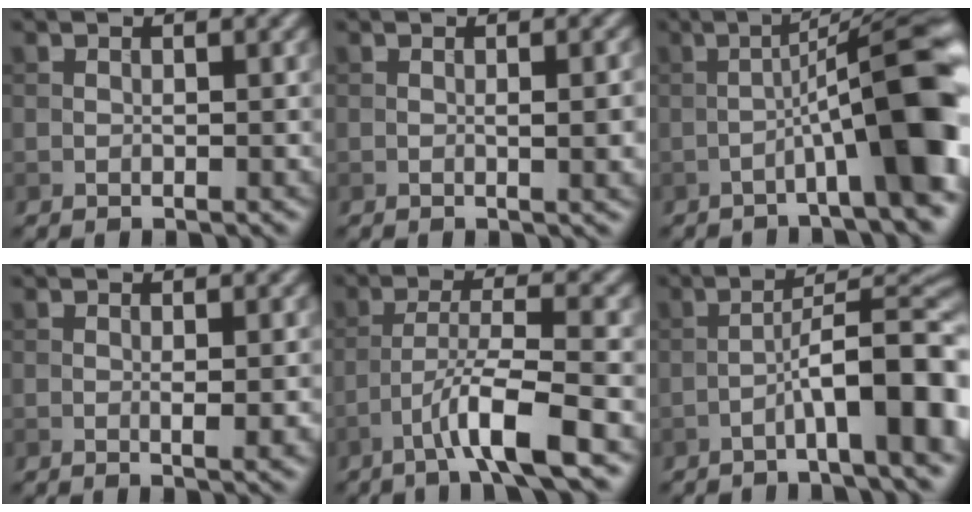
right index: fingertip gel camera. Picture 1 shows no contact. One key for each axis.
{"total": 2.7, "fx": -0.1, "fy": 0.6, "fz": 2.6, "tx": -0.034, "ty": -0.001, "tz": 0.000}
{"total": 10.6, "fx": -3.1, "fy": 1.1, "fz": 10.1, "tx": -0.141, "ty": 0.027, "tz": -0.052}
{"total": 2.0, "fx": -0.1, "fy": 0.4, "fz": 2.0, "tx": -0.029, "ty": -0.005, "tz": 0.000}
{"total": 5.7, "fx": -3.2, "fy": 0.5, "fz": 4.7, "tx": -0.081, "ty": 0.008, "tz": -0.062}
{"total": 9.5, "fx": -3.8, "fy": 1.8, "fz": 8.4, "tx": -0.118, "ty": 0.027, "tz": -0.061}